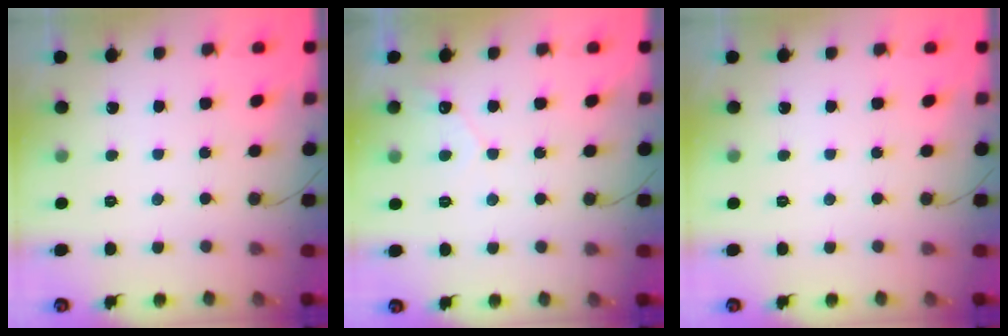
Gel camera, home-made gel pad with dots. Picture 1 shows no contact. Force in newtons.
{"total": 2.9, "press": 2.9, "slide": 0.1}
{"total": 0.0}